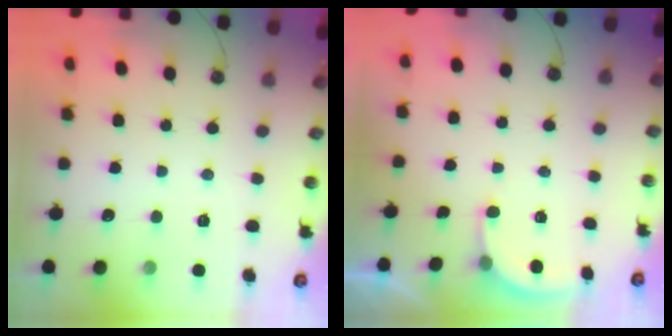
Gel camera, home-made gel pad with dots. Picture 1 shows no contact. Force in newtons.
{"total": 2.4, "press": 2.4, "slide": 0.3}